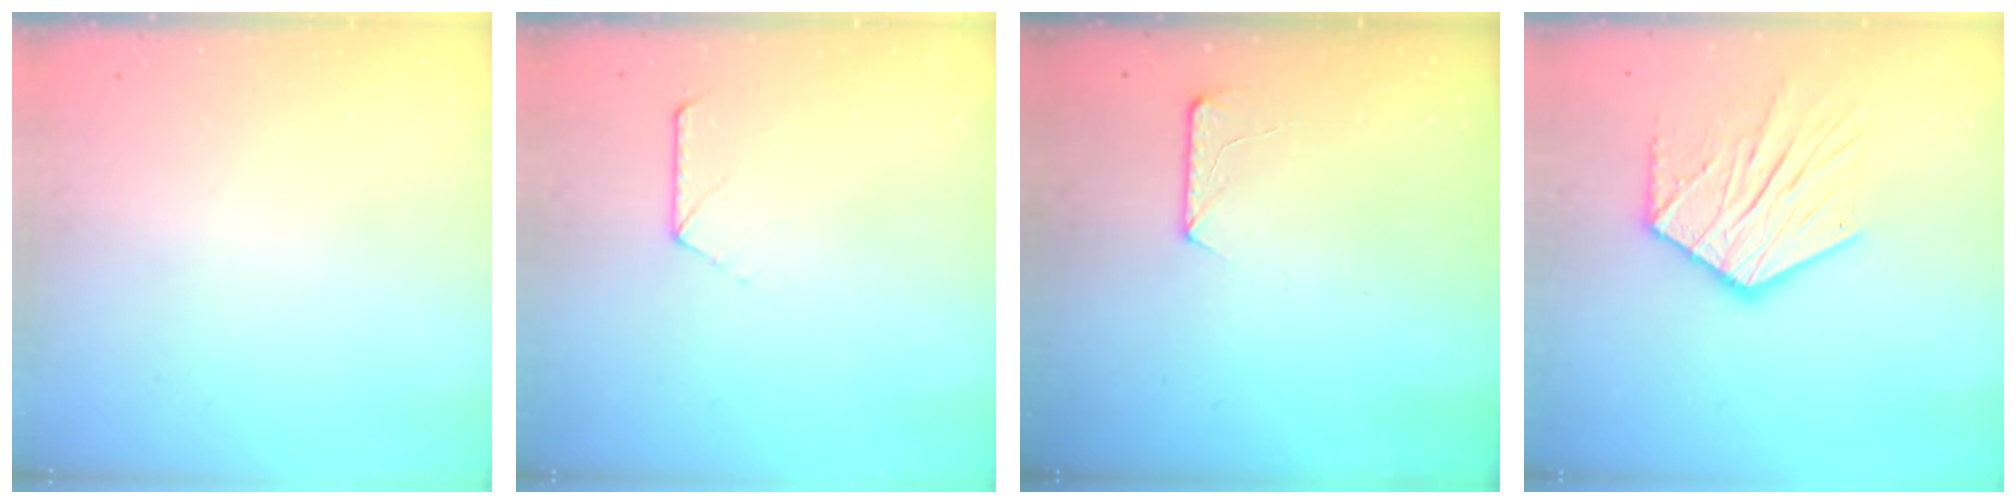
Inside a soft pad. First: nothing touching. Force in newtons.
{"total": 6.5, "press": 6.5, "slide": 0.7}
{"total": 6.8, "press": 6.8, "slide": 0.6}
{"total": 13.6, "press": 13.6, "slide": 1.0}